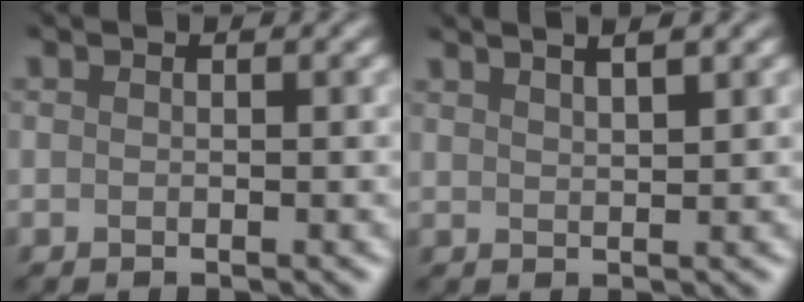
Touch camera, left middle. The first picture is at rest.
{"total": 3.6, "force": [2.8, 1.0, 2.0], "torque": [-0.018, 0.034, 0.025]}